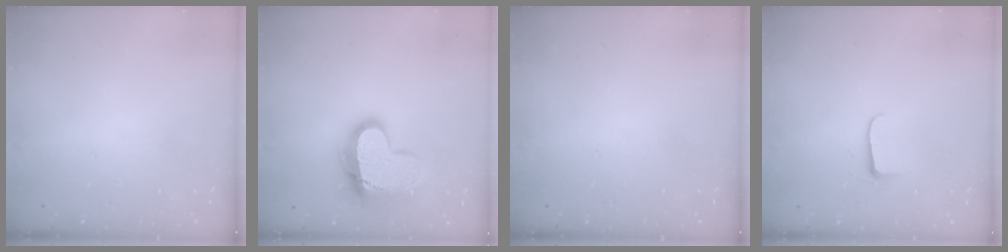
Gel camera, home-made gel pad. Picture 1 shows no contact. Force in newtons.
{"total": 16.6, "press": 16.5, "slide": 1.4}
{"total": 0.0}
{"total": 5.1, "press": 5.1, "slide": 0.5}